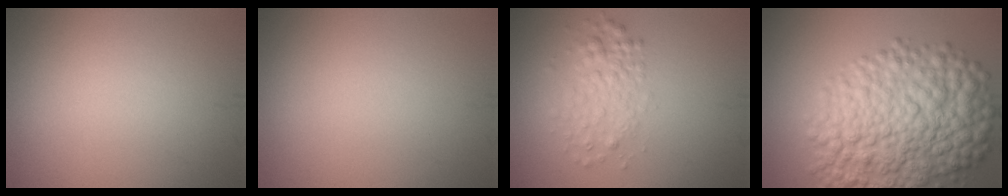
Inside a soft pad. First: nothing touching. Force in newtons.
{"total": 0.0}
{"total": 2.8, "press": 2.8, "slide": 0.1}
{"total": 11.5, "press": 11.4, "slide": 0.2}